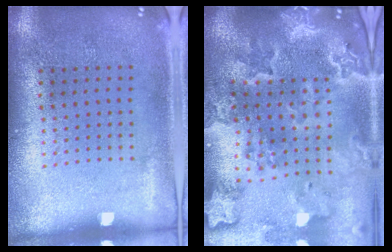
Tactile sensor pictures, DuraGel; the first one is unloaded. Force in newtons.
{"total": 4.1, "press": 3.5, "slide": 2.2}